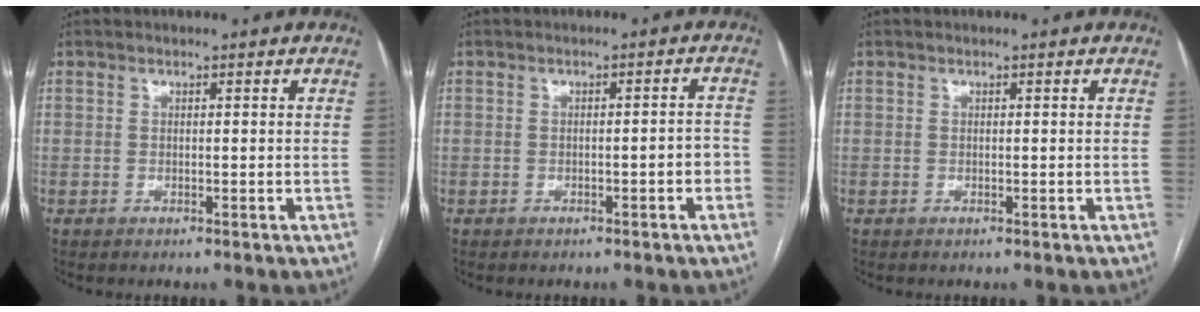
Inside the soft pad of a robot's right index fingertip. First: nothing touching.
{"total": 2.4, "force": [-1.1, 0.5, 2.1], "torque": [-0.023, 0.008, -0.014]}
{"total": 0.0}